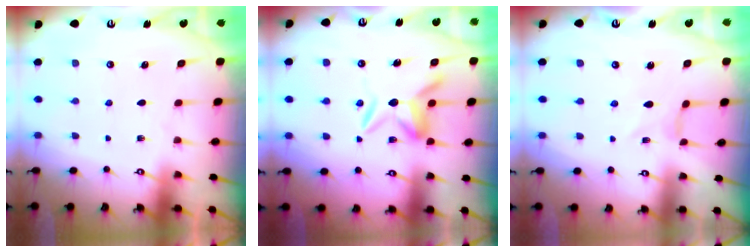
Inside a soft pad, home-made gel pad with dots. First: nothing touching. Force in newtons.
{"total": 9.8, "press": 9.7, "slide": 1.3}
{"total": 0.0}